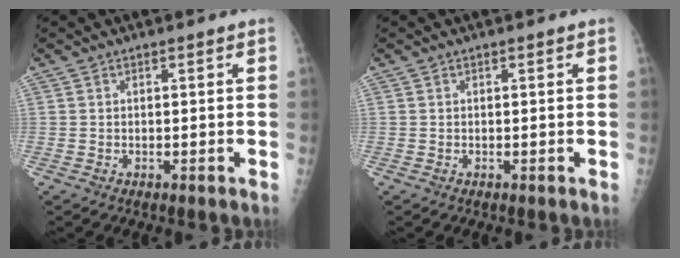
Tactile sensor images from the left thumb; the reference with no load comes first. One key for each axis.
{"total": 0.0}